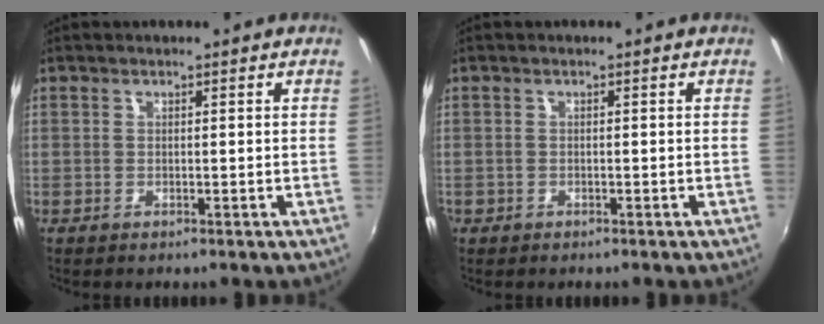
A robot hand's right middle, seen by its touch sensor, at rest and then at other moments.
{"total": 1.0, "force": [-0.6, 0.7, 0.1], "torque": [-0.006, -0.002, -0.010]}